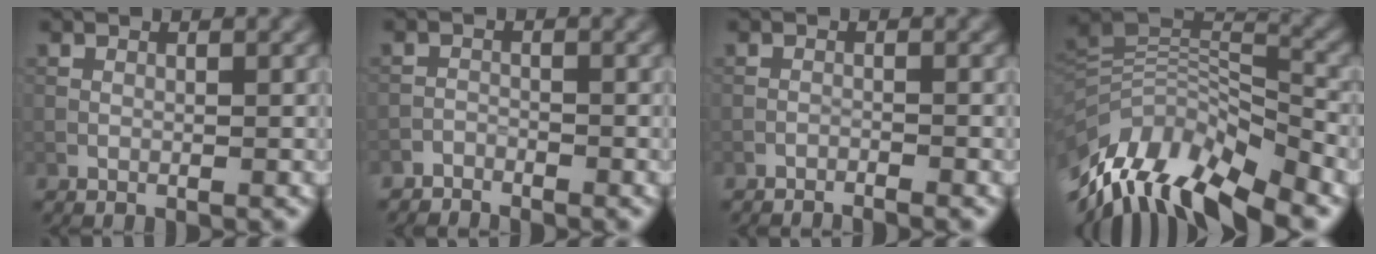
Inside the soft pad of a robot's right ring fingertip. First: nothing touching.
{"total": 1.8, "force": [-1.8, 0.5, -0.1], "torque": [0.006, 0.000, -0.038]}
{"total": 1.5, "force": [-1.5, -0.1, 0.3], "torque": [-0.012, 0.002, -0.029]}
{"total": 13.1, "force": [-8.1, 4.9, 9.0], "torque": [-0.179, 0.020, -0.146]}